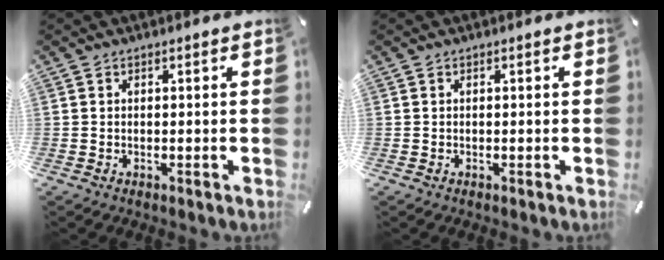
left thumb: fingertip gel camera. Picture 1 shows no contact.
{"total": 0.0}